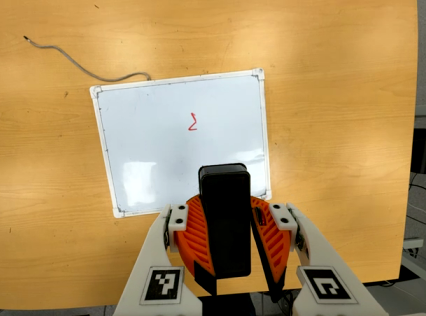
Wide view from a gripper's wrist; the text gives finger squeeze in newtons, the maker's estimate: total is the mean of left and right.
{"total": 10.3, "left": 10.3, "right": 10.4}